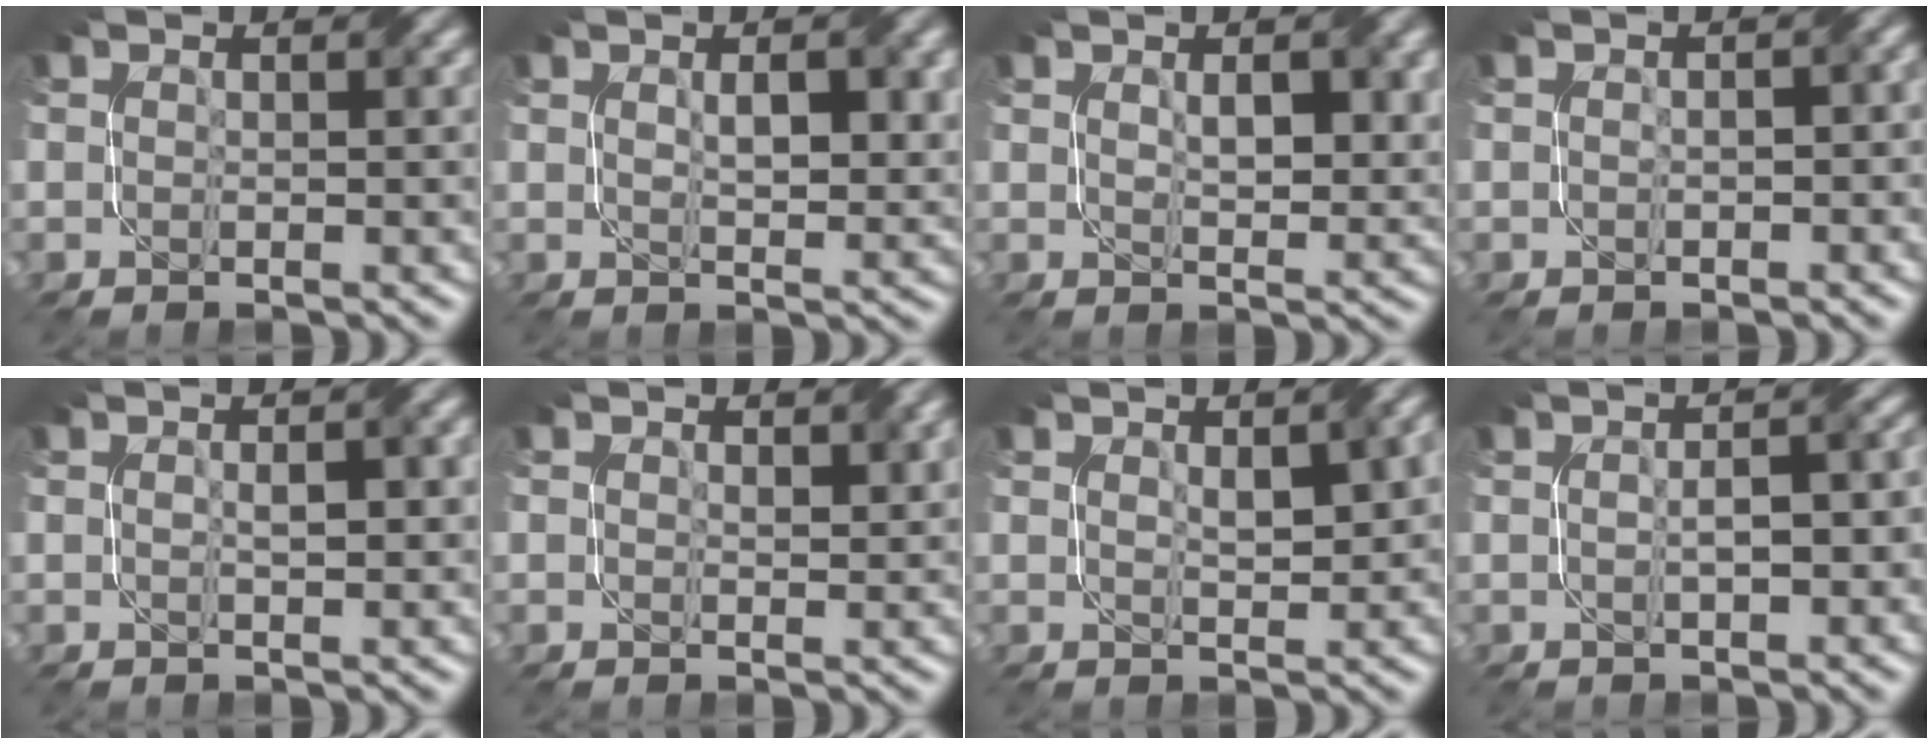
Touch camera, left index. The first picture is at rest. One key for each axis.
{"total": 3.5, "fx": 1.0, "fy": 1.3, "fz": 3.1, "tx": -0.056, "ty": 0.000, "tz": 0.021}
{"total": 3.3, "fx": 1.0, "fy": 1.4, "fz": 2.9, "tx": -0.051, "ty": -0.002, "tz": 0.023}
{"total": 1.3, "fx": -0.2, "fy": 0.5, "fz": 1.2, "tx": -0.020, "ty": 0.000, "tz": -0.002}
{"total": 1.9, "fx": 0.2, "fy": 0.5, "fz": 1.8, "tx": -0.032, "ty": 0.004, "tz": 0.004}
{"total": 1.2, "fx": 0.8, "fy": 0.5, "fz": 0.8, "tx": -0.011, "ty": -0.002, "tz": 0.016}
{"total": 3.0, "fx": 1.0, "fy": 0.9, "fz": 2.7, "tx": -0.045, "ty": 0.004, "tz": 0.020}
{"total": 4.2, "fx": -0.1, "fy": 1.7, "fz": 3.8, "tx": -0.045, "ty": 0.014, "tz": -0.005}